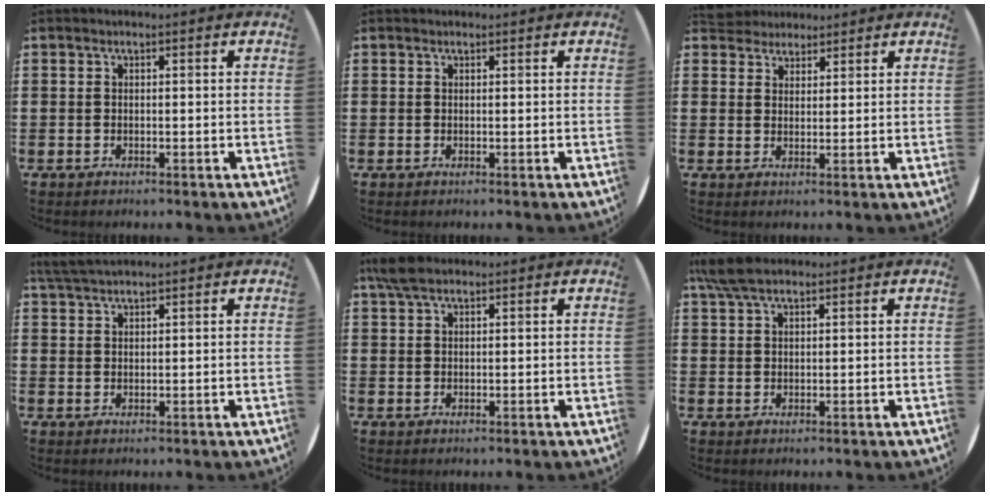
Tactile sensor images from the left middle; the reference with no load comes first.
{"total": 0.0}
{"total": 3.3, "force": [3.0, 1.2, -0.4], "torque": [-0.001, -0.001, 0.059]}
{"total": 3.1, "force": [2.8, 0.4, 1.1], "torque": [-0.028, 0.000, 0.054]}
{"total": 3.2, "force": [2.4, 1.2, 1.8], "torque": [-0.040, 0.006, 0.046]}
{"total": 4.6, "force": [3.5, 1.5, 2.6], "torque": [-0.059, 0.004, 0.066]}